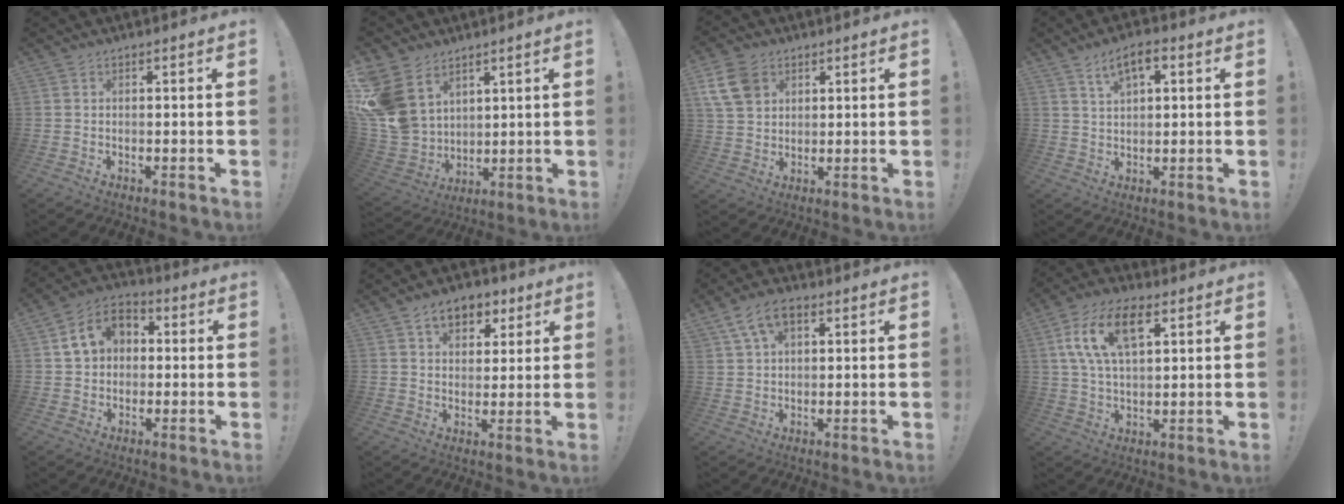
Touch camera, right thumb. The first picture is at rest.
{"total": 14.8, "force": [6.9, 11.2, 6.9], "torque": [-0.160, -0.040, 0.142]}
{"total": 10.4, "force": [4.7, 7.6, 5.4], "torque": [-0.105, -0.012, 0.097]}
{"total": 6.5, "force": [2.8, 3.1, 5.0], "torque": [-0.075, -0.004, 0.048]}
{"total": 10.2, "force": [2.5, 8.3, 5.5], "torque": [-0.092, 0.015, 0.055]}
{"total": 9.4, "force": [4.9, 6.5, 4.8], "torque": [-0.057, -0.021, 0.090]}
{"total": 8.5, "force": [4.0, 5.1, 5.5], "torque": [-0.090, 0.000, 0.077]}
{"total": 14.5, "force": [5.8, 7.4, 11.1], "torque": [-0.205, -0.004, 0.102]}